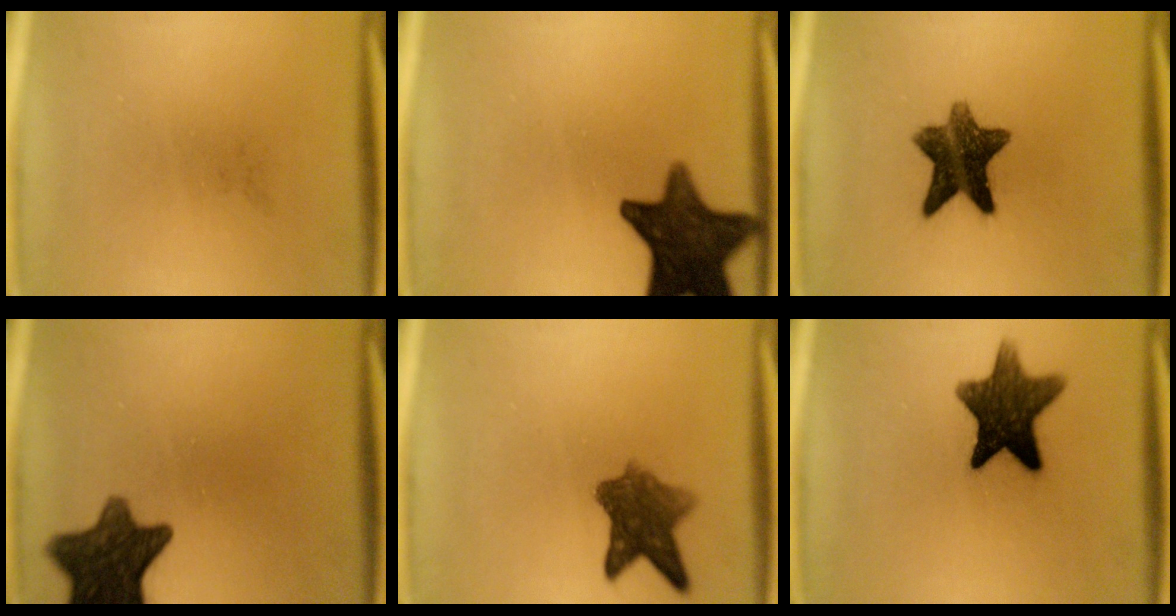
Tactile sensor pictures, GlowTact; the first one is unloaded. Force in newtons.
{"total": 14.8}
{"total": 10.7}
{"total": 11.4}
{"total": 7.2}
{"total": 12.5}